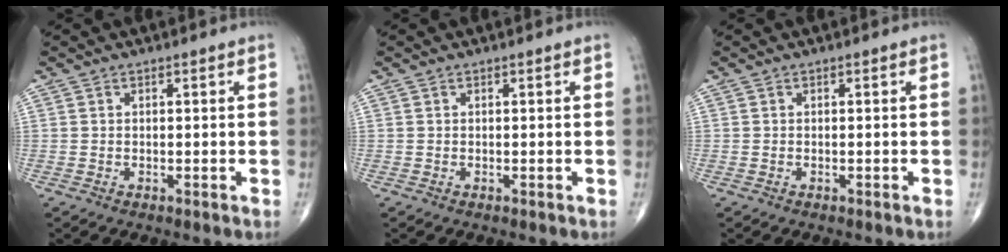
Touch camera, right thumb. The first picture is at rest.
{"total": 0.0}
{"total": 0.0}